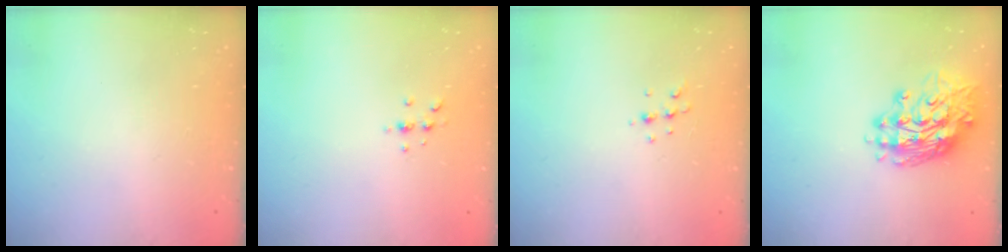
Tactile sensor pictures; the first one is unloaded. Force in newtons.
{"total": 3.7, "press": 3.3, "slide": 1.6}
{"total": 4.8, "press": 4.7, "slide": 1.1}
{"total": 15.0, "press": 14.9, "slide": 1.4}